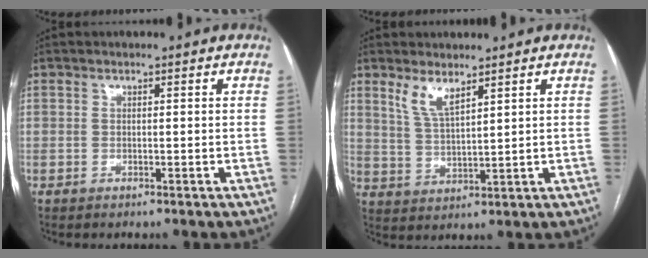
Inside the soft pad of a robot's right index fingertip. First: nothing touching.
{"total": 4.7, "force": [3.3, 0.9, 3.1], "torque": [-0.068, -0.008, 0.073]}